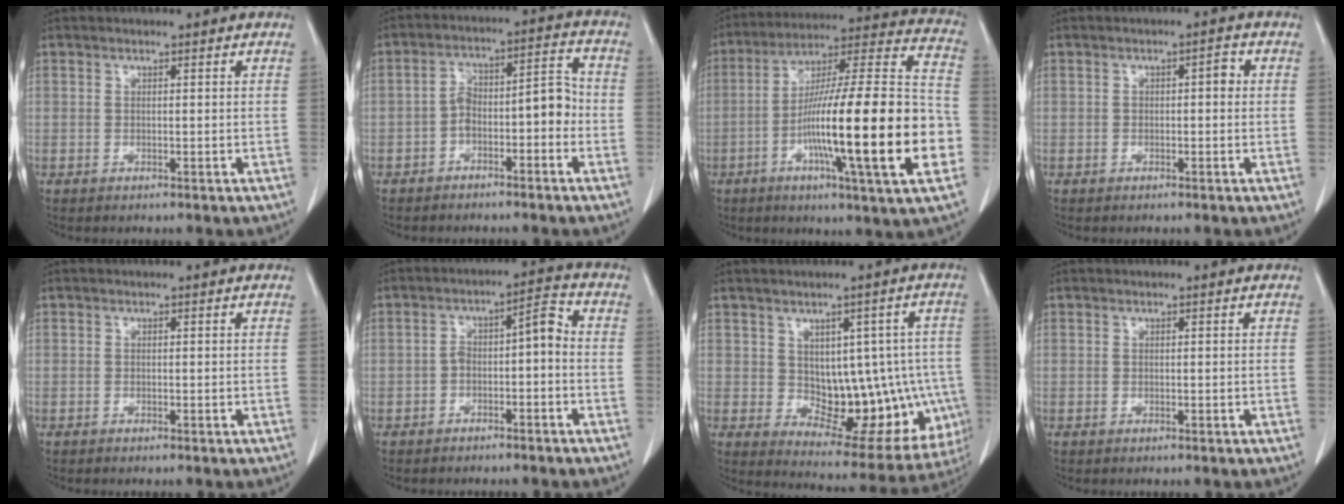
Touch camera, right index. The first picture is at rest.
{"total": 7.5, "force": [-2.8, 2.8, 6.4], "torque": [-0.097, 0.046, -0.041]}
{"total": 26.0, "force": [-6.6, 1.3, 25.1], "torque": [-0.356, -0.003, -0.112]}
{"total": 1.9, "force": [0.1, 0.8, 1.7], "torque": [-0.019, 0.011, 0.002]}
{"total": 0.0}
{"total": 5.5, "force": [-1.6, 1.8, 4.9], "torque": [-0.077, 0.035, -0.022]}
{"total": 14.8, "force": [-0.8, 8.1, 12.4], "torque": [-0.135, 0.019, 0.019]}
{"total": 0.0}